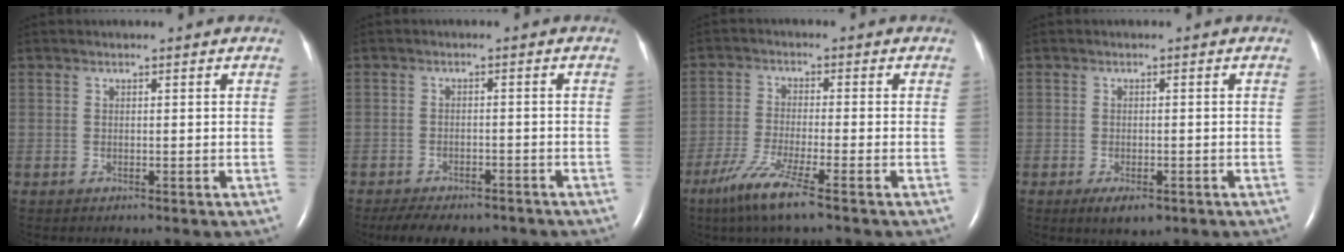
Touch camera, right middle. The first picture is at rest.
{"total": 10.5, "force": [-8.5, 4.2, 4.4], "torque": [-0.076, -0.003, -0.115]}
{"total": 7.3, "force": [-4.7, -0.2, 5.6], "torque": [-0.117, -0.022, -0.092]}
{"total": 3.5, "force": [-1.9, 1.5, 2.5], "torque": [-0.045, -0.004, -0.024]}